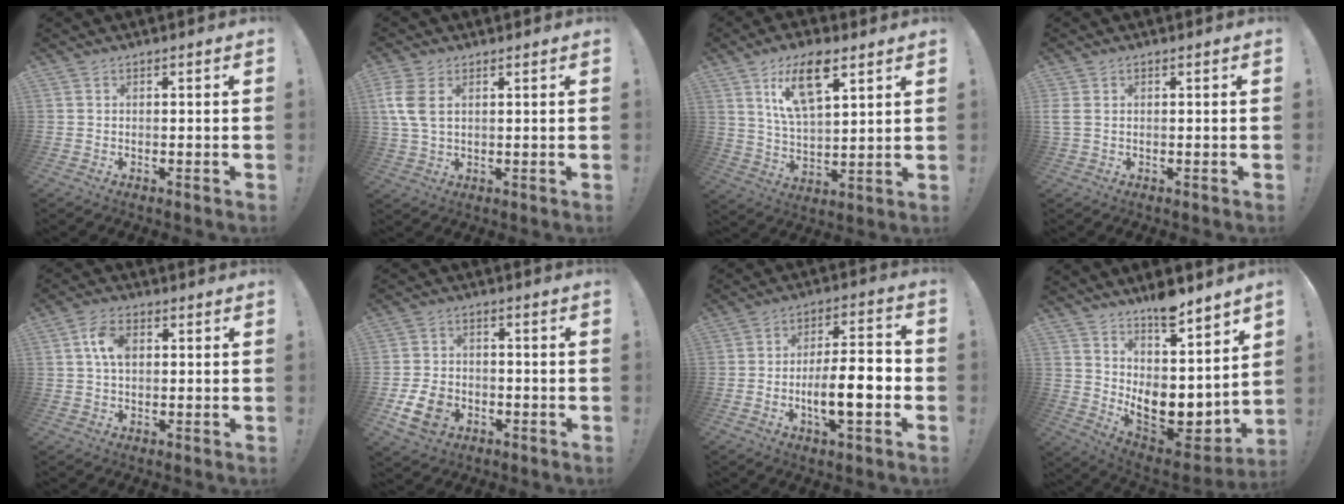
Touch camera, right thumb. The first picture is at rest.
{"total": 7.7, "force": [2.3, 4.8, 5.6], "torque": [-0.131, -0.002, 0.045]}
{"total": 14.0, "force": [7.5, 5.9, 10.3], "torque": [-0.186, -0.015, 0.131]}
{"total": 1.8, "force": [0.5, 1.0, 1.5], "torque": [-0.032, 0.005, 0.013]}
{"total": 7.2, "force": [1.3, 4.5, 5.4], "torque": [-0.091, 0.011, 0.027]}
{"total": 10.7, "force": [-4.7, 7.7, 5.8], "torque": [-0.098, 0.029, -0.083]}
{"total": 13.3, "force": [-4.3, 3.8, 12.0], "torque": [-0.197, 0.008, -0.077]}
{"total": 14.0, "force": [2.6, 8.6, 10.8], "torque": [-0.130, -0.045, 0.056]}